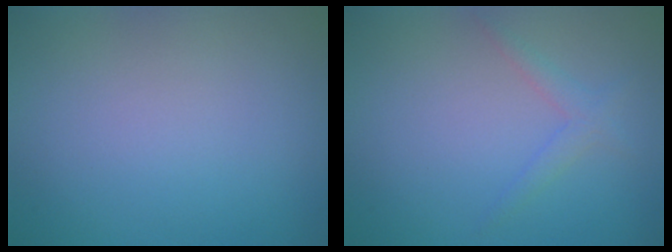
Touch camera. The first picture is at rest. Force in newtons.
{"total": 1.5, "press": 1.5, "slide": 0.1}